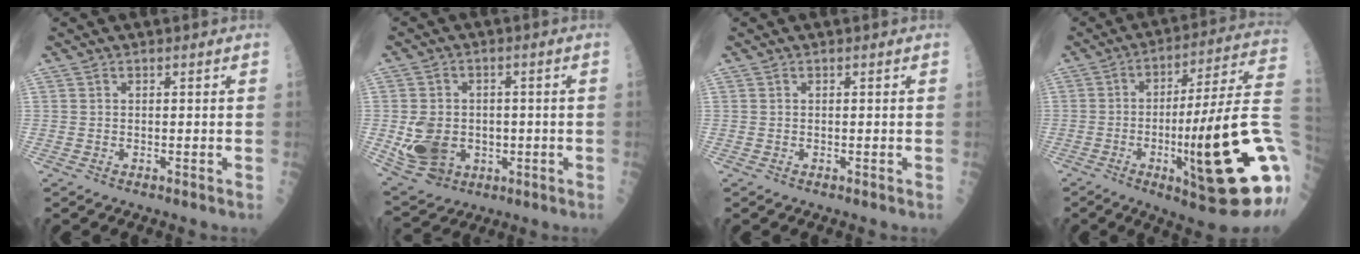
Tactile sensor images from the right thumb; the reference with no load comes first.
{"total": 11.5, "force": [-1.5, 9.1, 6.9], "torque": [-0.108, 0.003, -0.003]}
{"total": 0.0}
{"total": 26.2, "force": [-5.6, 3.4, 25.4], "torque": [-0.345, 0.001, -0.082]}